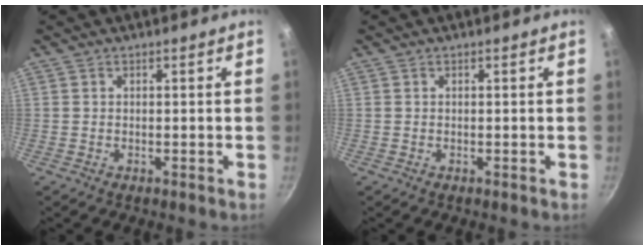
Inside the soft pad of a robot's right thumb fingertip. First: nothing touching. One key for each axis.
{"total": 0.0}